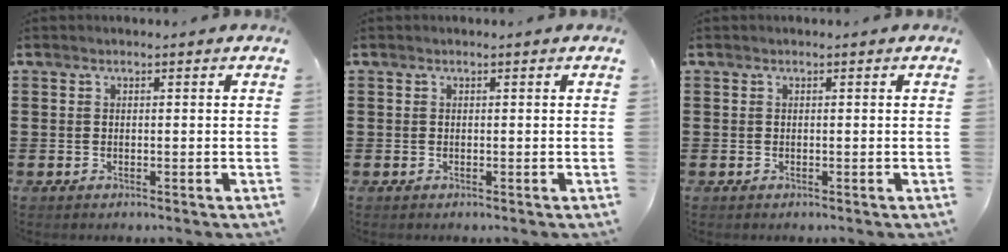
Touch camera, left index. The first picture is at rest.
{"total": 0.0}
{"total": 0.0}